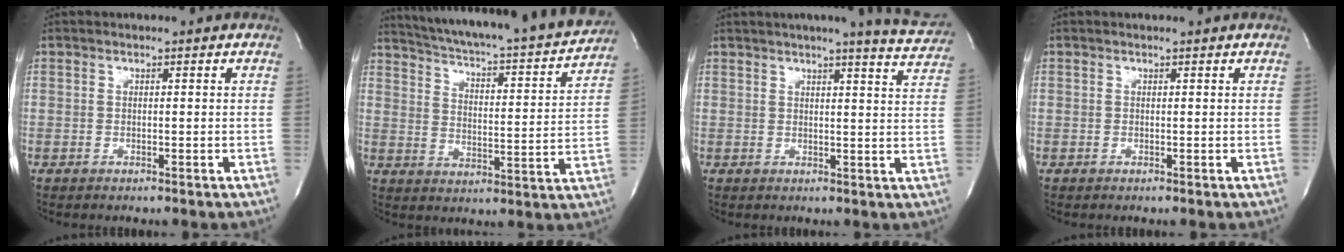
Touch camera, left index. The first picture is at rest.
{"total": 22.4, "force": [20.7, 1.6, 8.4], "torque": [-0.137, -0.045, 0.276]}
{"total": 10.2, "force": [9.2, -0.2, 4.3], "torque": [-0.050, -0.020, 0.090]}
{"total": 0.5, "force": [0.5, 0.0, 0.2], "torque": [-0.003, 0.011, 0.007]}